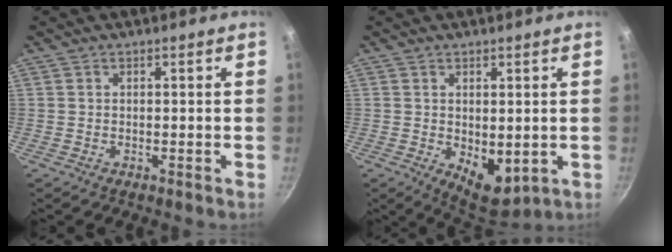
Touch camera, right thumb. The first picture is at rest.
{"total": 7.5, "force": [-0.4, 4.2, 6.3], "torque": [-0.067, -0.019, 0.008]}